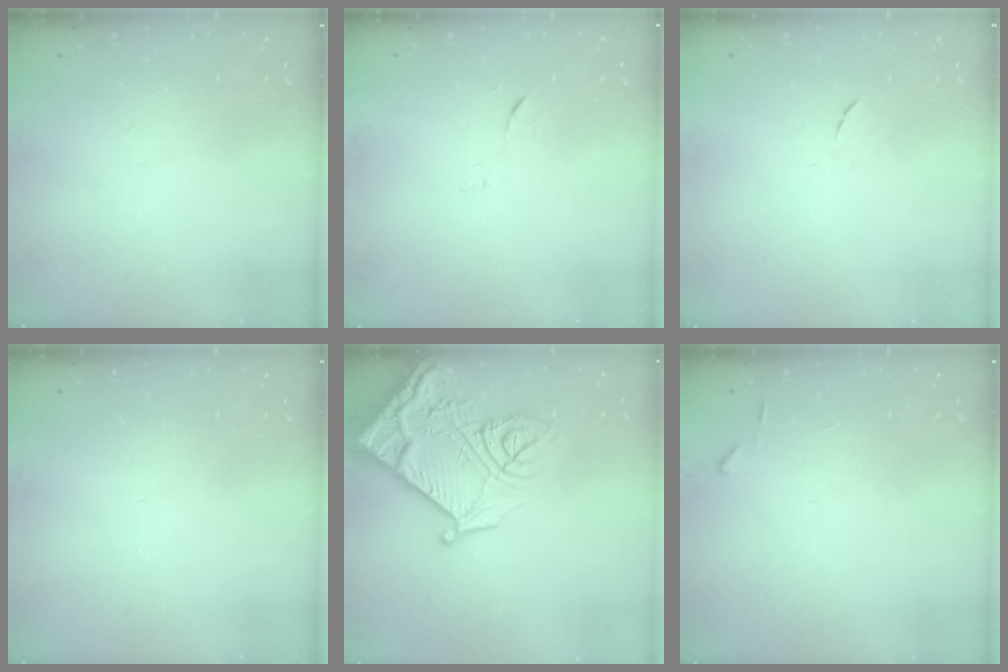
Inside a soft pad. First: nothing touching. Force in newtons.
{"total": 5.8, "press": 5.7, "slide": 0.4}
{"total": 4.8, "press": 4.8, "slide": 0.5}
{"total": 0.0}
{"total": 22.5, "press": 22.3, "slide": 2.7}
{"total": 2.7, "press": 2.7, "slide": 0.3}